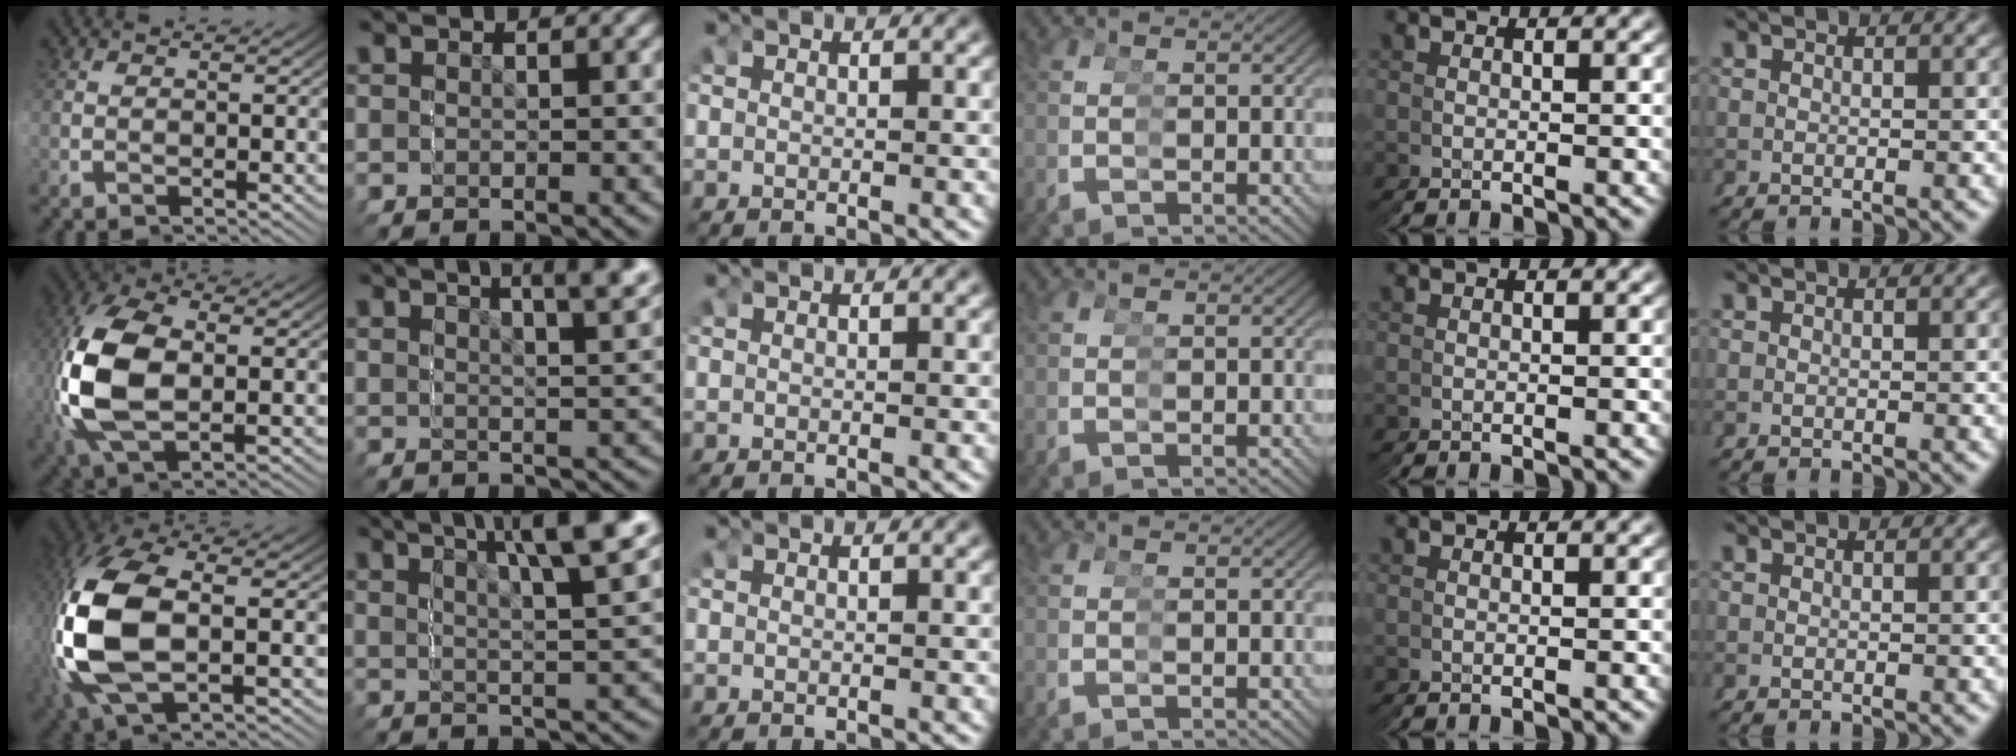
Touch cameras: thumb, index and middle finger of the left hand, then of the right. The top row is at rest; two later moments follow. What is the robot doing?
{"motion": "grasp_and_lifting", "object": "markers"}